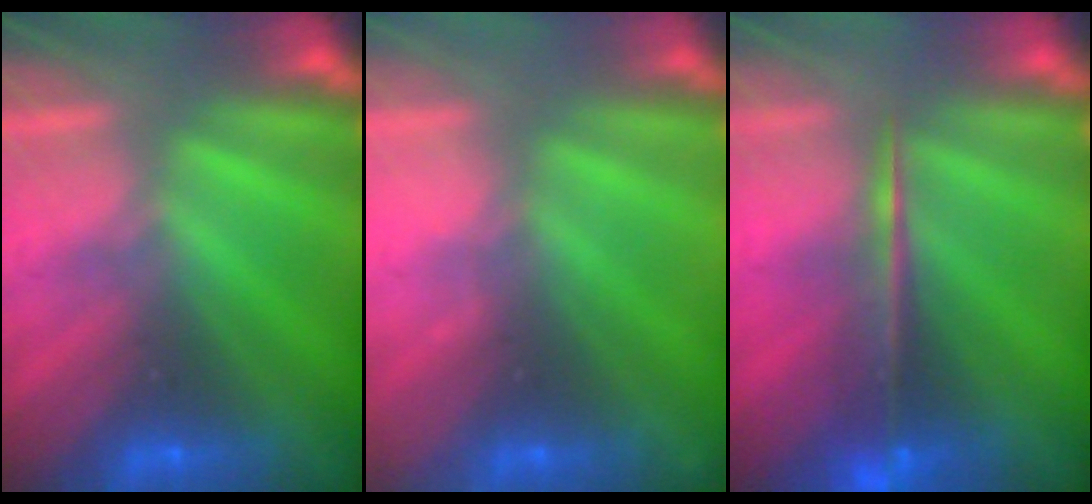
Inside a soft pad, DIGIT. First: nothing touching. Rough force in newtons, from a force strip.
{"total": 2.3}
{"total": 5.8}